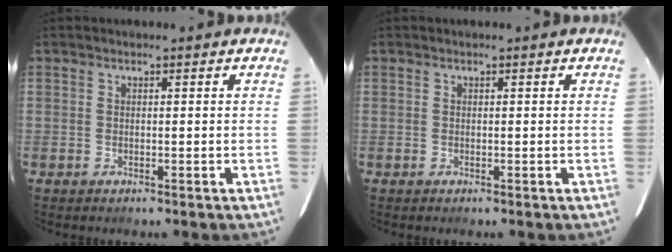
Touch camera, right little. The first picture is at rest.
{"total": 0.0}